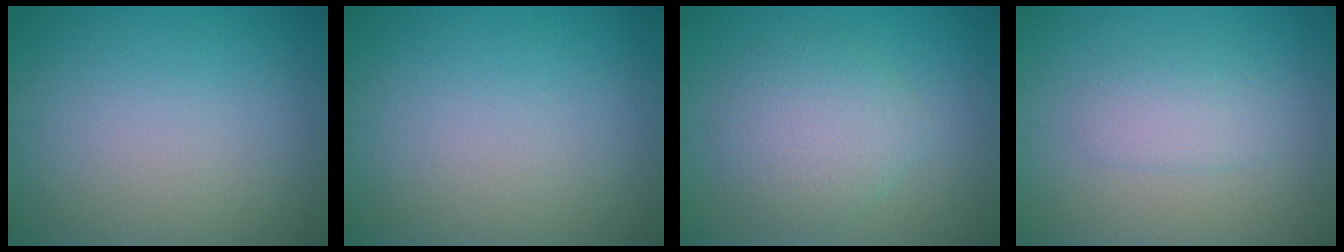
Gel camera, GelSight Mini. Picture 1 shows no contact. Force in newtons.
{"total": 0.0}
{"total": 4.1, "press": 4.1, "slide": 0.2}
{"total": 2.0, "press": 2.0, "slide": 0.1}